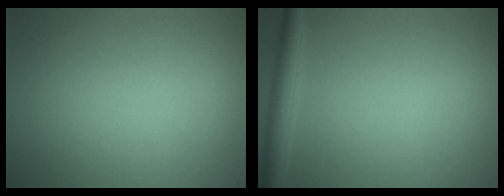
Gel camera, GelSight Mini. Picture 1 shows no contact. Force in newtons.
{"total": 2.5, "press": 2.5, "slide": 0.1}